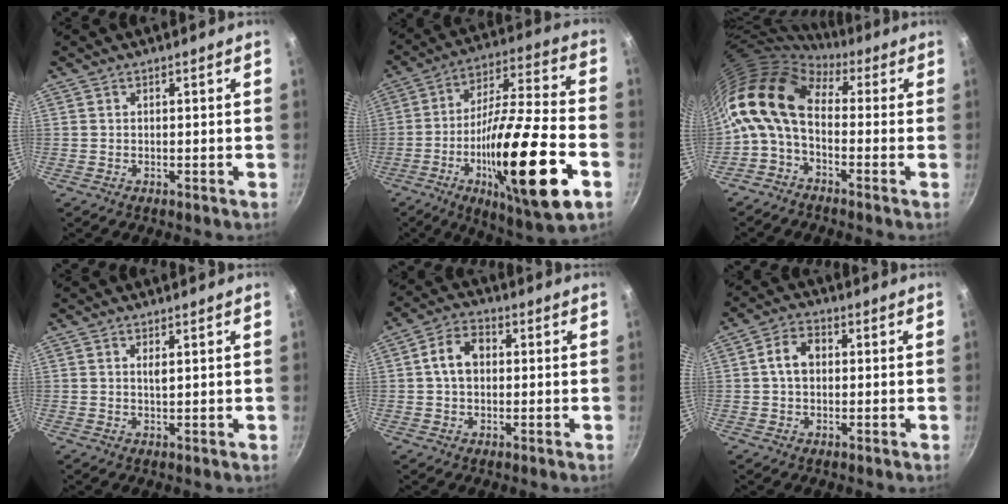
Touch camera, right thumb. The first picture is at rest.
{"total": 26.5, "force": [-9.0, 6.5, 24.1], "torque": [-0.385, 0.029, -0.146]}
{"total": 12.5, "force": [0.7, 7.6, 9.9], "torque": [-0.188, 0.024, -0.007]}
{"total": 1.3, "force": [0.6, 0.3, 1.2], "torque": [-0.020, -0.002, 0.010]}
{"total": 6.1, "force": [0.5, 4.4, 4.2], "torque": [-0.059, 0.016, 0.001]}
{"total": 5.4, "force": [0.5, 3.9, 3.7], "torque": [-0.053, 0.014, 0.000]}